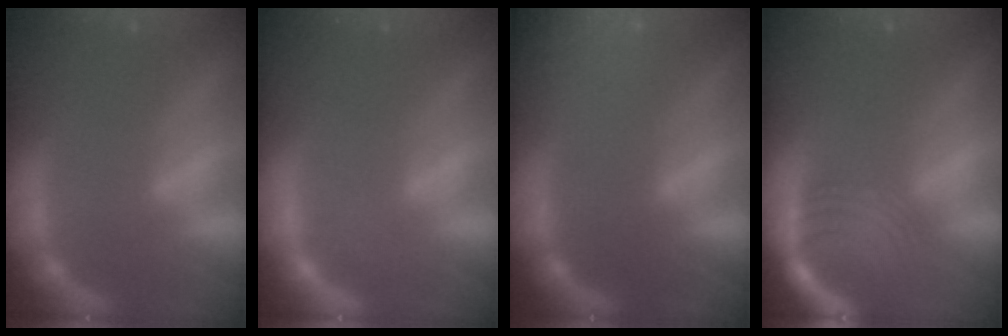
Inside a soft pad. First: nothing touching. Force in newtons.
{"total": 1.4}
{"total": 10.0}
{"total": 8.1}